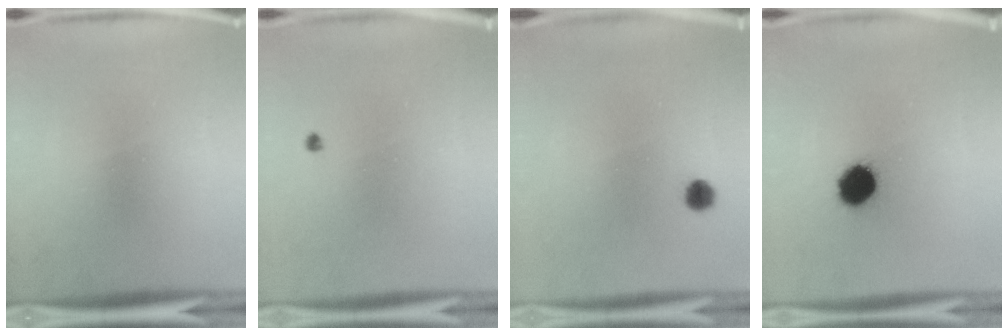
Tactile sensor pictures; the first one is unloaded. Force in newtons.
{"total": 0.7}
{"total": 2.3}
{"total": 10.0}